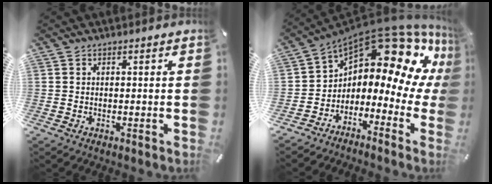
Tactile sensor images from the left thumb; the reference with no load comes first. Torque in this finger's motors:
{"motor_torque": [0.34, 2.01, 1.33, 0.84, 0.20]}